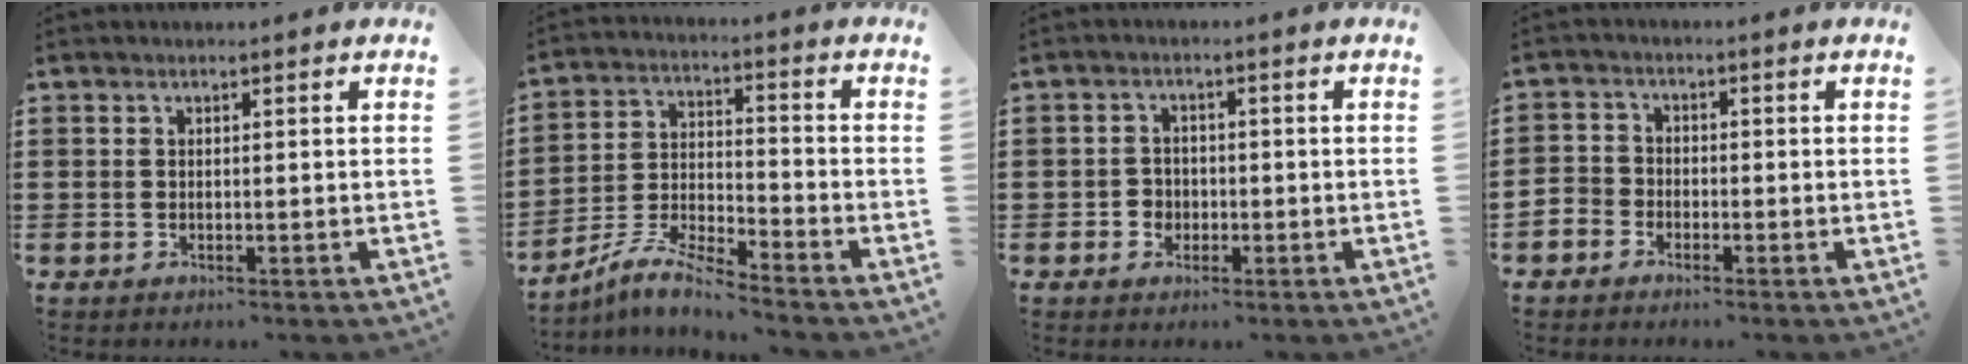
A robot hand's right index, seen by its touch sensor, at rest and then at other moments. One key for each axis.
{"total": 6.6, "fx": -6.2, "fy": 0.3, "fz": 2.3, "tx": -0.063, "ty": -0.005, "tz": -0.125}
{"total": 2.3, "fx": -0.9, "fy": 2.0, "fz": 0.4, "tx": -0.015, "ty": 0.004, "tz": -0.022}
{"total": 2.4, "fx": -1.9, "fy": 1.4, "fz": -0.2, "tx": -0.013, "ty": 0.000, "tz": -0.047}